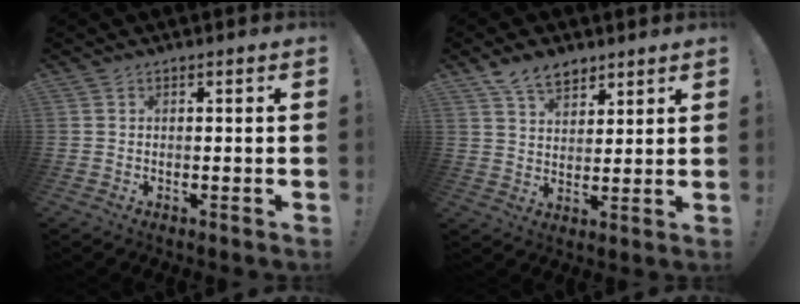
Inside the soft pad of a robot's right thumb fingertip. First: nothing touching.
{"total": 10.5, "force": [8.1, 5.7, 3.6], "torque": [-0.062, -0.048, 0.158]}